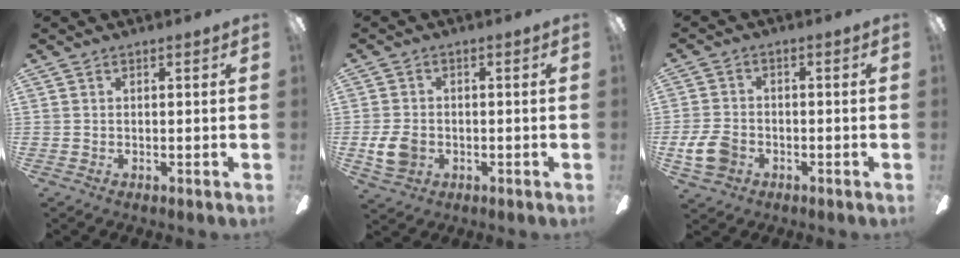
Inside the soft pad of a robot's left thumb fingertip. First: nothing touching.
{"total": 6.5, "force": [-1.5, 5.0, 3.9], "torque": [-0.083, 0.007, -0.027]}
{"total": 7.5, "force": [-2.9, 5.5, 4.3], "torque": [-0.107, 0.014, -0.054]}